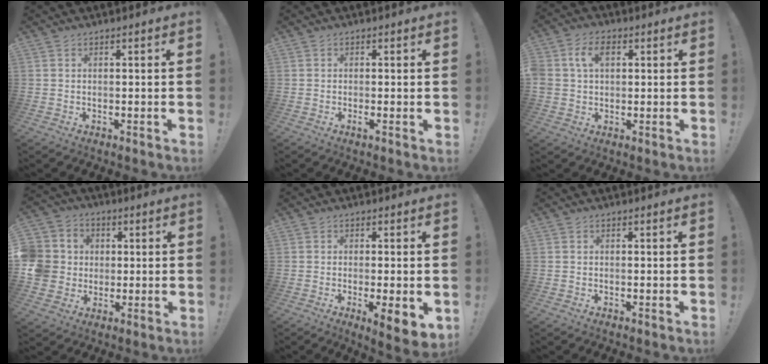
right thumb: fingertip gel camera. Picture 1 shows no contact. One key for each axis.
{"total": 1.5, "fx": -0.3, "fy": -0.3, "fz": 1.4, "tx": -0.018, "ty": -0.007, "tz": -0.008}
{"total": 7.6, "fx": 2.0, "fy": 5.4, "fz": 4.8, "tx": -0.093, "ty": 0.013, "tz": 0.039}
{"total": 10.9, "fx": 0.3, "fy": 10.3, "fz": 3.6, "tx": -0.075, "ty": 0.006, "tz": 0.011}
{"total": 6.6, "fx": -0.9, "fy": 0.8, "fz": 6.5, "tx": -0.089, "ty": -0.008, "tz": -0.008}
{"total": 0.0}